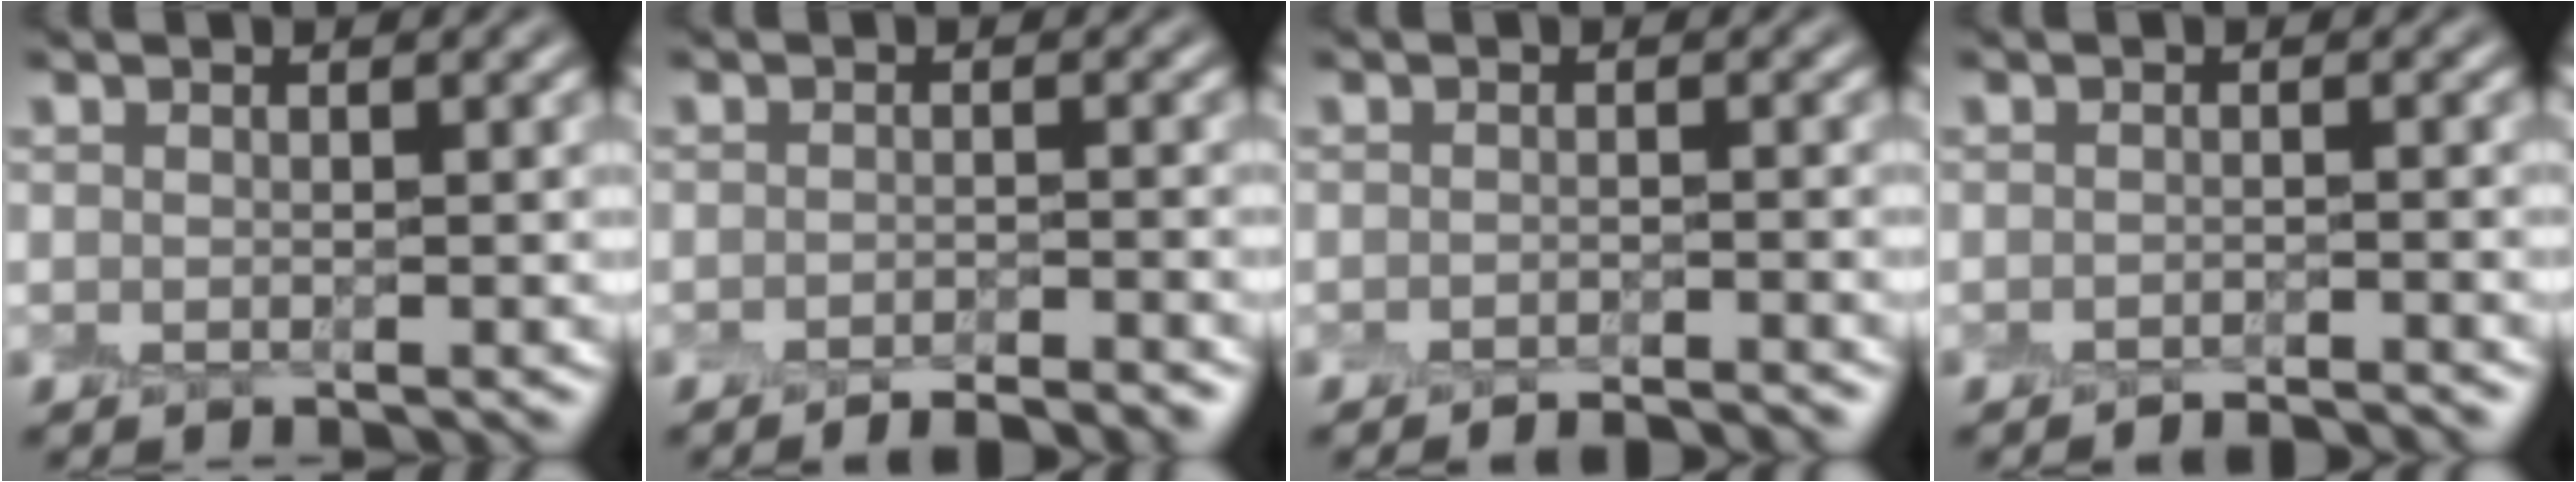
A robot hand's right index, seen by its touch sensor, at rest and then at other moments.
{"total": 3.3, "force": [-3.0, 0.3, 1.4], "torque": [-0.022, 0.003, -0.040]}
{"total": 2.7, "force": [-2.6, 0.1, 0.8], "torque": [-0.011, 0.006, -0.032]}
{"total": 2.1, "force": [-2.0, -0.1, 0.4], "torque": [0.001, 0.002, -0.025]}